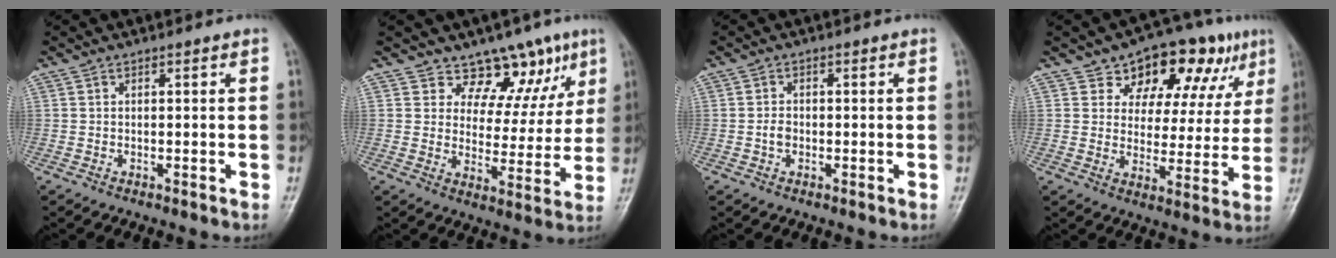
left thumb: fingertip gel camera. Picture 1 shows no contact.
{"total": 10.8, "force": [7.5, 6.8, 3.9], "torque": [-0.001, -0.040, 0.103]}
{"total": 1.9, "force": [-0.5, 1.4, 1.2], "torque": [-0.017, 0.006, -0.012]}
{"total": 15.3, "force": [8.5, 8.8, 9.2], "torque": [-0.063, -0.017, 0.123]}